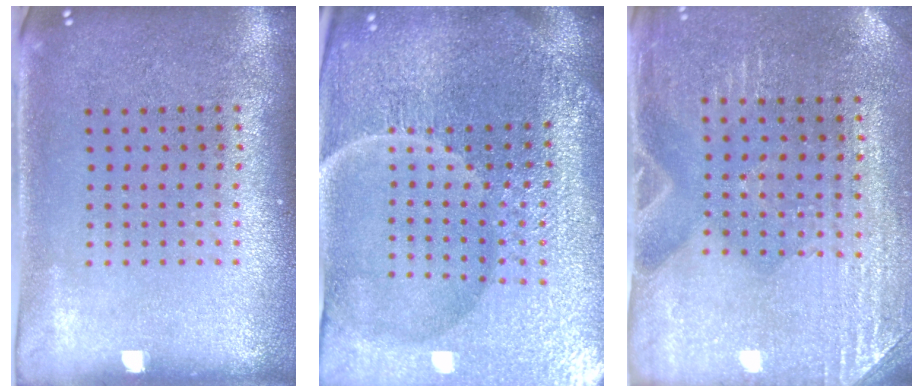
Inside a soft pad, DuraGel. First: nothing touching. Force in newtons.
{"total": 6.3, "press": 5.7, "slide": 2.7}
{"total": 3.0, "press": 2.9, "slide": 0.7}